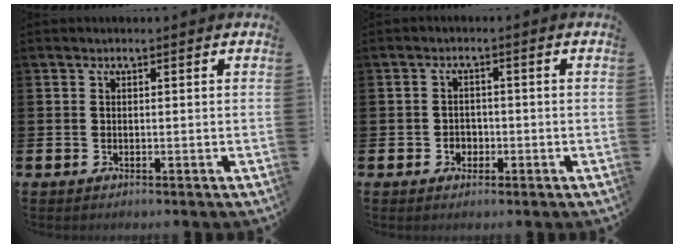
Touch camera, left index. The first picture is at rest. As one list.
[{"total": 1.9, "force": [-0.7, 1.7, 0.6], "torque": [0.002, -0.003, -0.021]}]